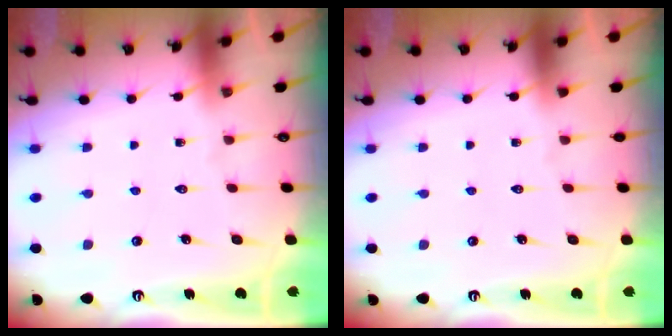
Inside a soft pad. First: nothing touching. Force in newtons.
{"total": 0.0}